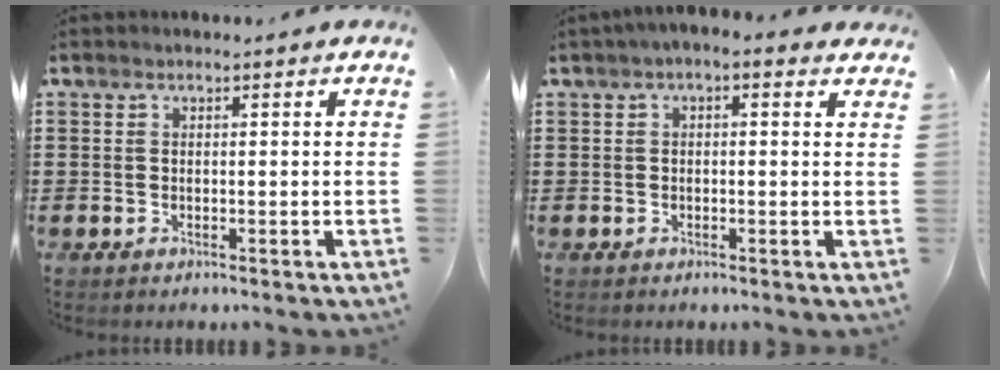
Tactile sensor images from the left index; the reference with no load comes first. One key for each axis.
{"total": 1.5, "fx": -0.1, "fy": 0.7, "fz": 1.4, "tx": -0.026, "ty": 0.005, "tz": -0.005}